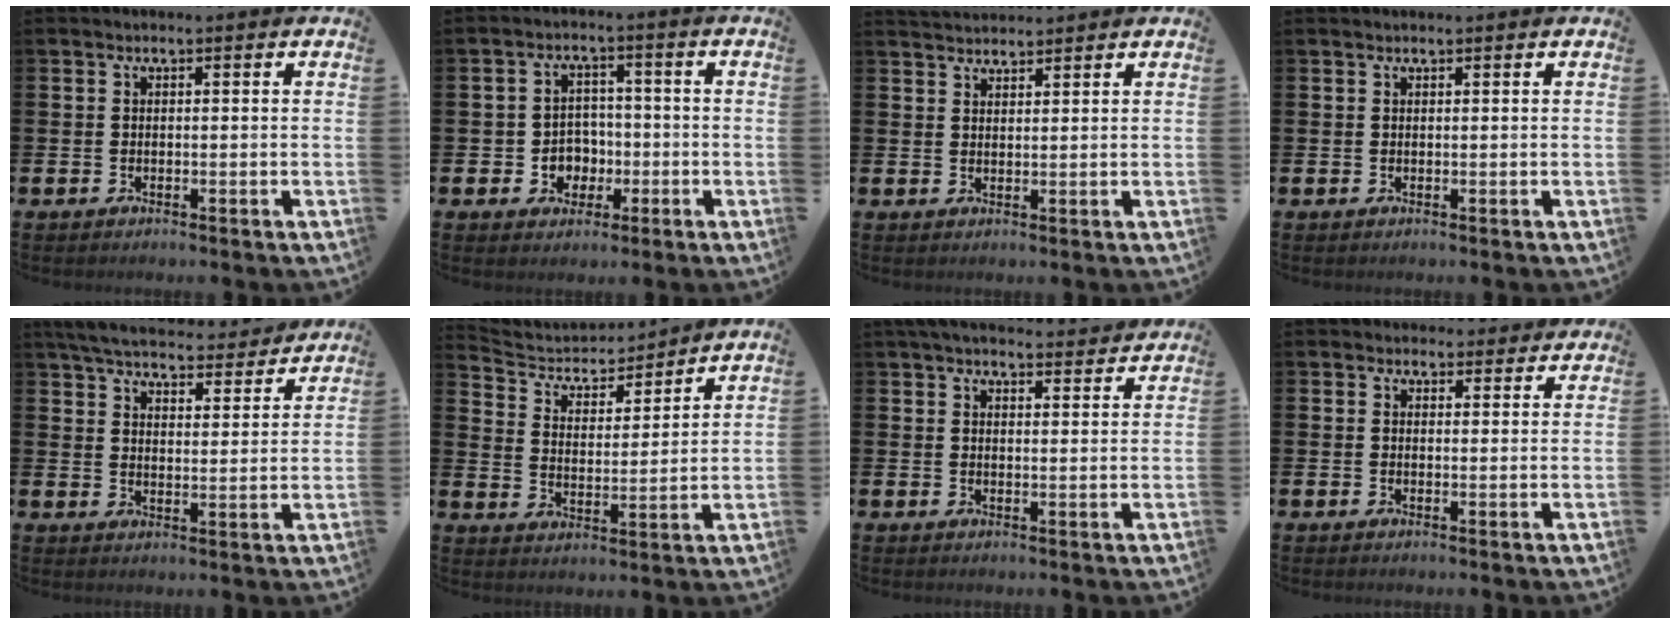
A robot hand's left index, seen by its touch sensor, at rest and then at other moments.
{"total": 4.0, "force": [-0.9, 3.7, 1.1], "torque": [-0.017, -0.002, -0.026]}
{"total": 2.5, "force": [2.5, 0.5, 0.0], "torque": [0.009, -0.014, 0.043]}
{"total": 0.5, "force": [0.5, 0.0, 0.1], "torque": [0.003, -0.001, 0.008]}
{"total": 6.0, "force": [5.8, 1.0, 1.3], "torque": [-0.043, -0.040, 0.099]}
{"total": 4.9, "force": [4.6, 1.6, 0.4], "torque": [-0.038, -0.038, 0.075]}
{"total": 4.4, "force": [4.3, 0.6, 0.9], "torque": [-0.021, -0.018, 0.078]}
{"total": 2.7, "force": [2.5, 1.1, -0.2], "torque": [0.019, -0.013, 0.041]}